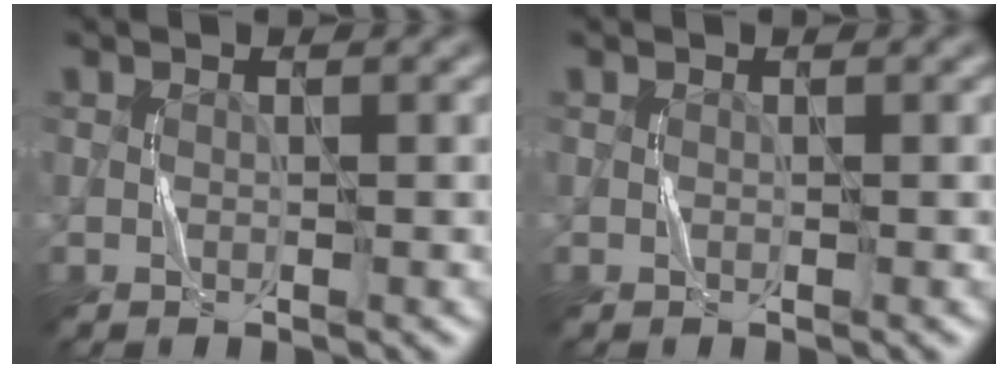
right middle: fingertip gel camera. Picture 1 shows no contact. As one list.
[{"total": 0.0}]